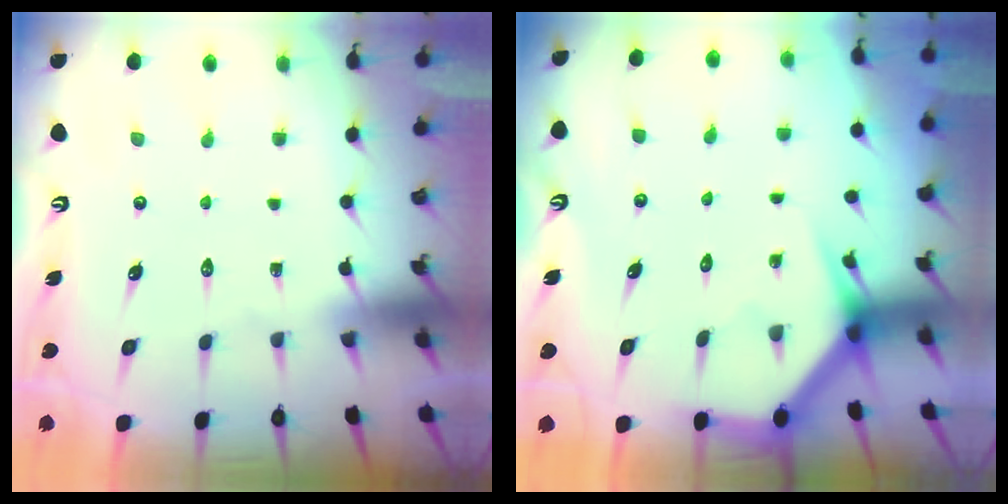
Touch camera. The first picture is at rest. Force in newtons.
{"total": 3.5, "press": 3.5, "slide": 0.3}